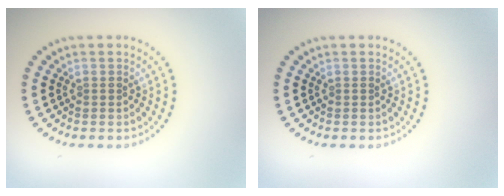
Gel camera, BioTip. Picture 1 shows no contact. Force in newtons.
{"total": 0.0}